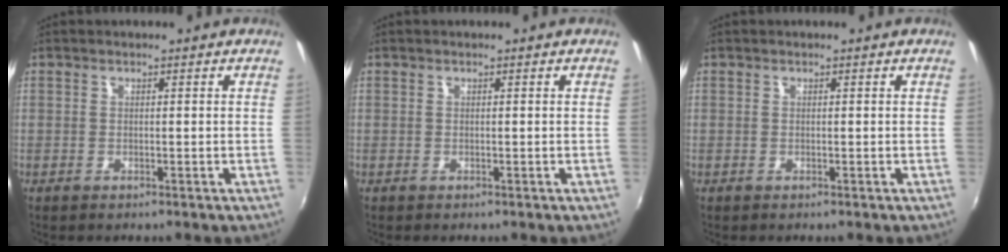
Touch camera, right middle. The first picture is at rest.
{"total": 0.0}
{"total": 0.0}